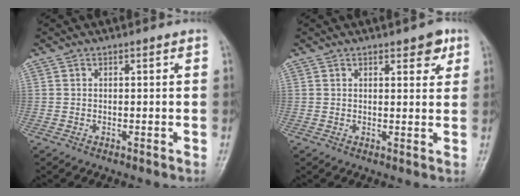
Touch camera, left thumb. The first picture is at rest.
{"total": 3.9, "force": [2.2, 1.8, 2.7], "torque": [-0.017, -0.009, 0.025]}